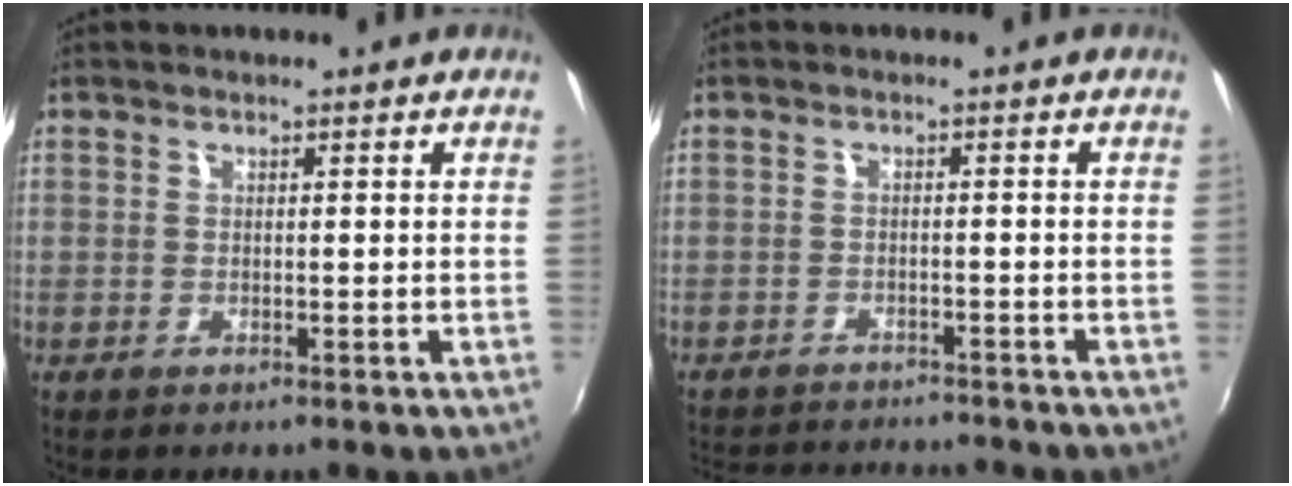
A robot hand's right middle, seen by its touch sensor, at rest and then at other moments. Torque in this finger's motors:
{"motor_torque": [0.14, -0.34, 0.05, 0.01]}